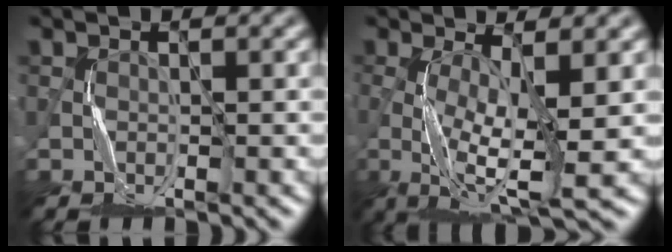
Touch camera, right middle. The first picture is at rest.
{"total": 6.6, "force": [-0.7, 1.6, 6.4], "torque": [-0.125, -0.005, -0.011]}